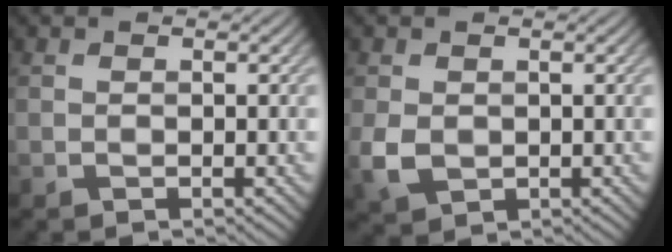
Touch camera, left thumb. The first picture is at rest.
{"total": 3.6, "force": [-0.2, 2.8, 2.3], "torque": [-0.061, -0.007, -0.001]}